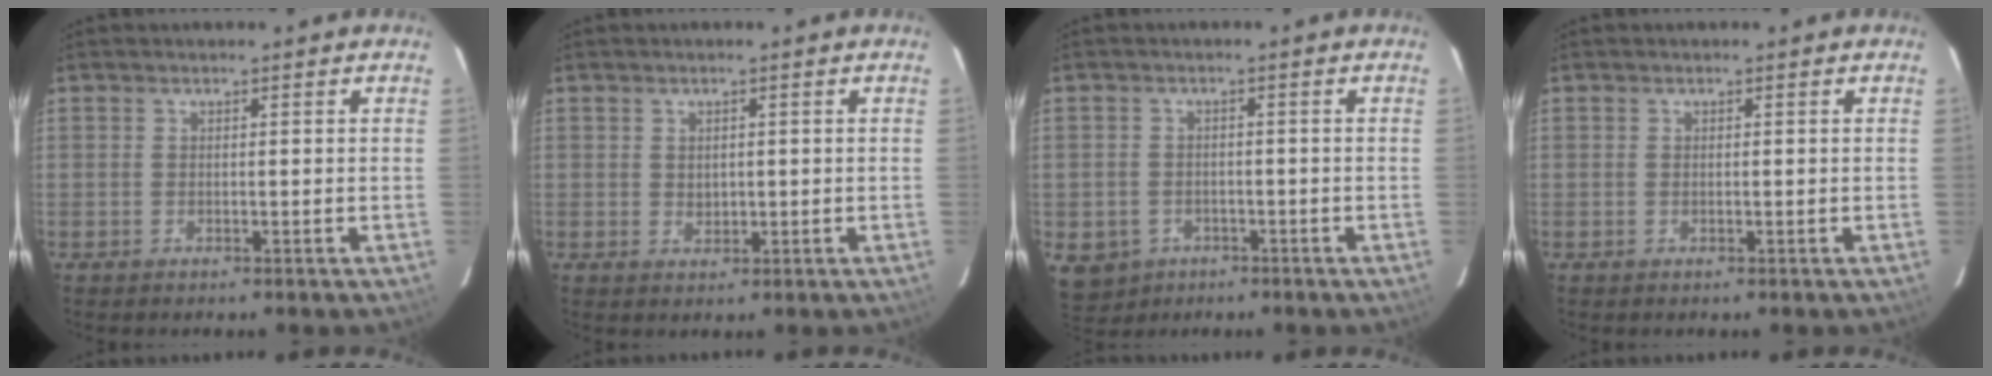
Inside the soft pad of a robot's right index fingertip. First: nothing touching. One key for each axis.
{"total": 1.8, "fx": 0.3, "fy": 1.5, "fz": 0.8, "tx": -0.010, "ty": 0.001, "tz": 0.009}
{"total": 7.2, "fx": -3.2, "fy": 6.0, "fz": 2.6, "tx": -0.068, "ty": 0.001, "tz": -0.036}
{"total": 0.0}